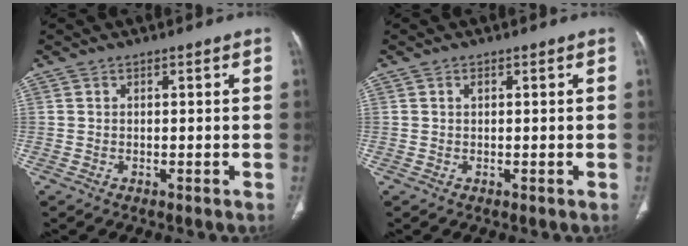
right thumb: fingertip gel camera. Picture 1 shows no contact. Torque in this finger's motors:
{"motor_torque": [0.00, 0.38, 0.33, 0.17, -0.01]}